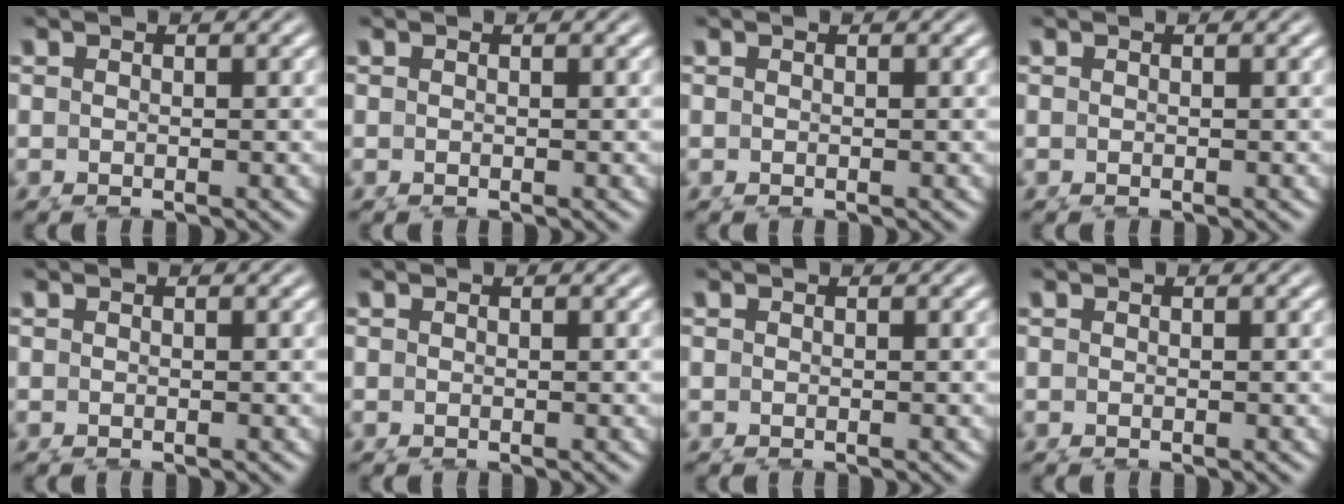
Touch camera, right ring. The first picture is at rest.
{"total": 0.0}
{"total": 0.0}
{"total": 0.0}
{"total": 0.0}
{"total": 0.0}
{"total": 0.0}
{"total": 0.0}